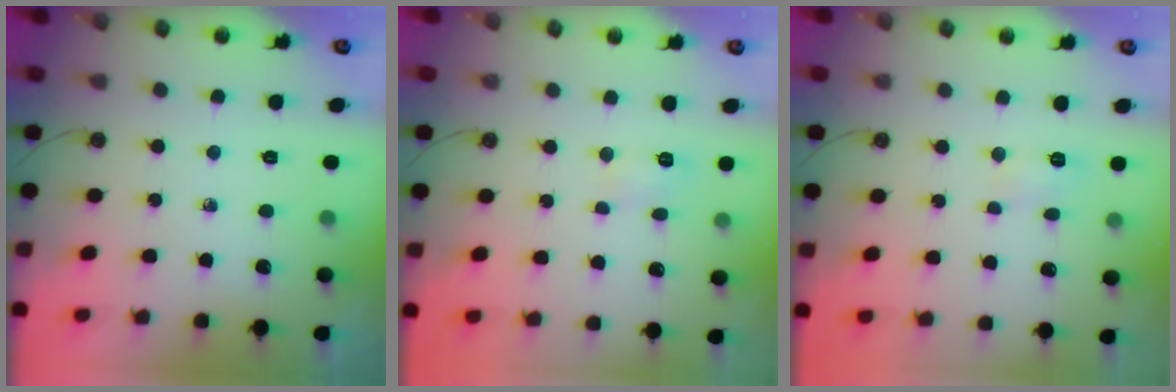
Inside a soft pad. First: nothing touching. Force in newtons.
{"total": 4.4, "press": 4.4, "slide": 0.5}
{"total": 4.4, "press": 4.4, "slide": 0.5}